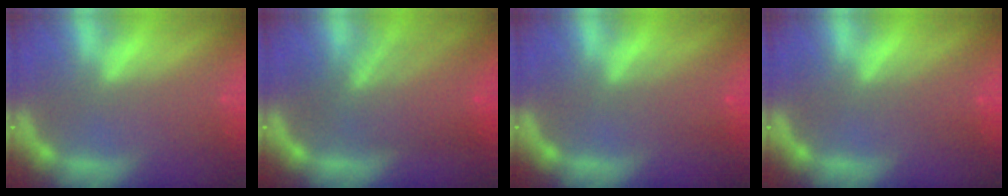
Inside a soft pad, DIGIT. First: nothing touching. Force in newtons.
{"total": 8.1}
{"total": 2.5}
{"total": 2.0}